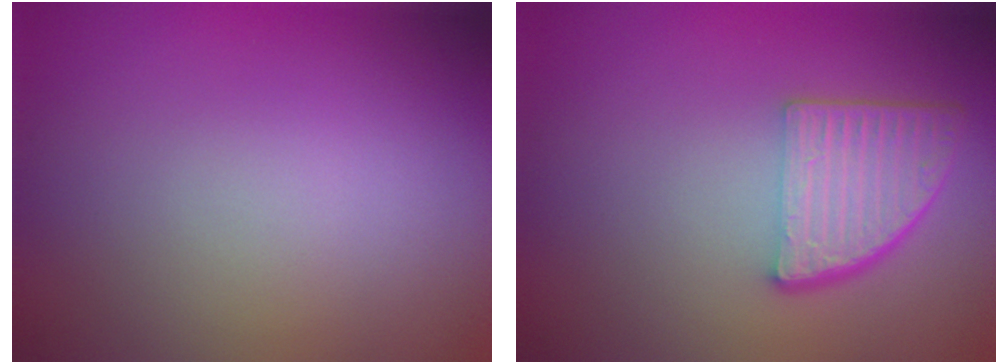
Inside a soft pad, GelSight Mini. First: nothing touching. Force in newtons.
{"total": 4.5, "press": 3.3, "slide": 3.1}